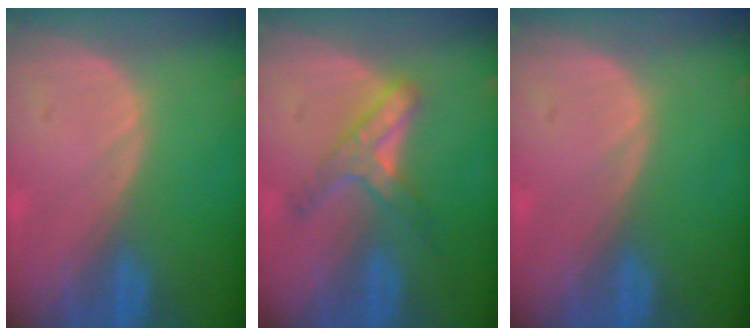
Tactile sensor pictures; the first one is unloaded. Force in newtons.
{"total": 5.1, "press": 5.1, "slide": 0.3}
{"total": 0.0}